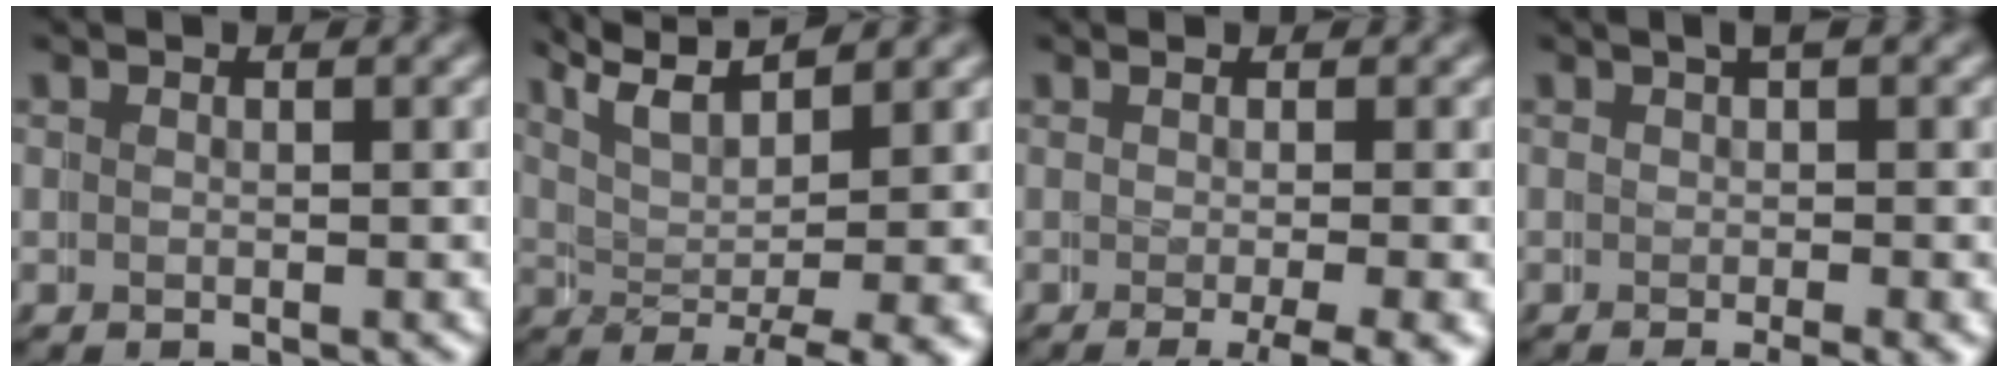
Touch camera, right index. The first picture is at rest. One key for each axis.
{"total": 7.1, "fx": 3.8, "fy": 2.3, "fz": 5.5, "tx": -0.097, "ty": -0.005, "tz": 0.056}
{"total": 3.4, "fx": -1.6, "fy": 0.5, "fz": 3.0, "tx": -0.034, "ty": 0.001, "tz": -0.027}
{"total": 2.8, "fx": 0.0, "fy": 0.8, "fz": 2.7, "tx": -0.025, "ty": 0.013, "tz": -0.009}